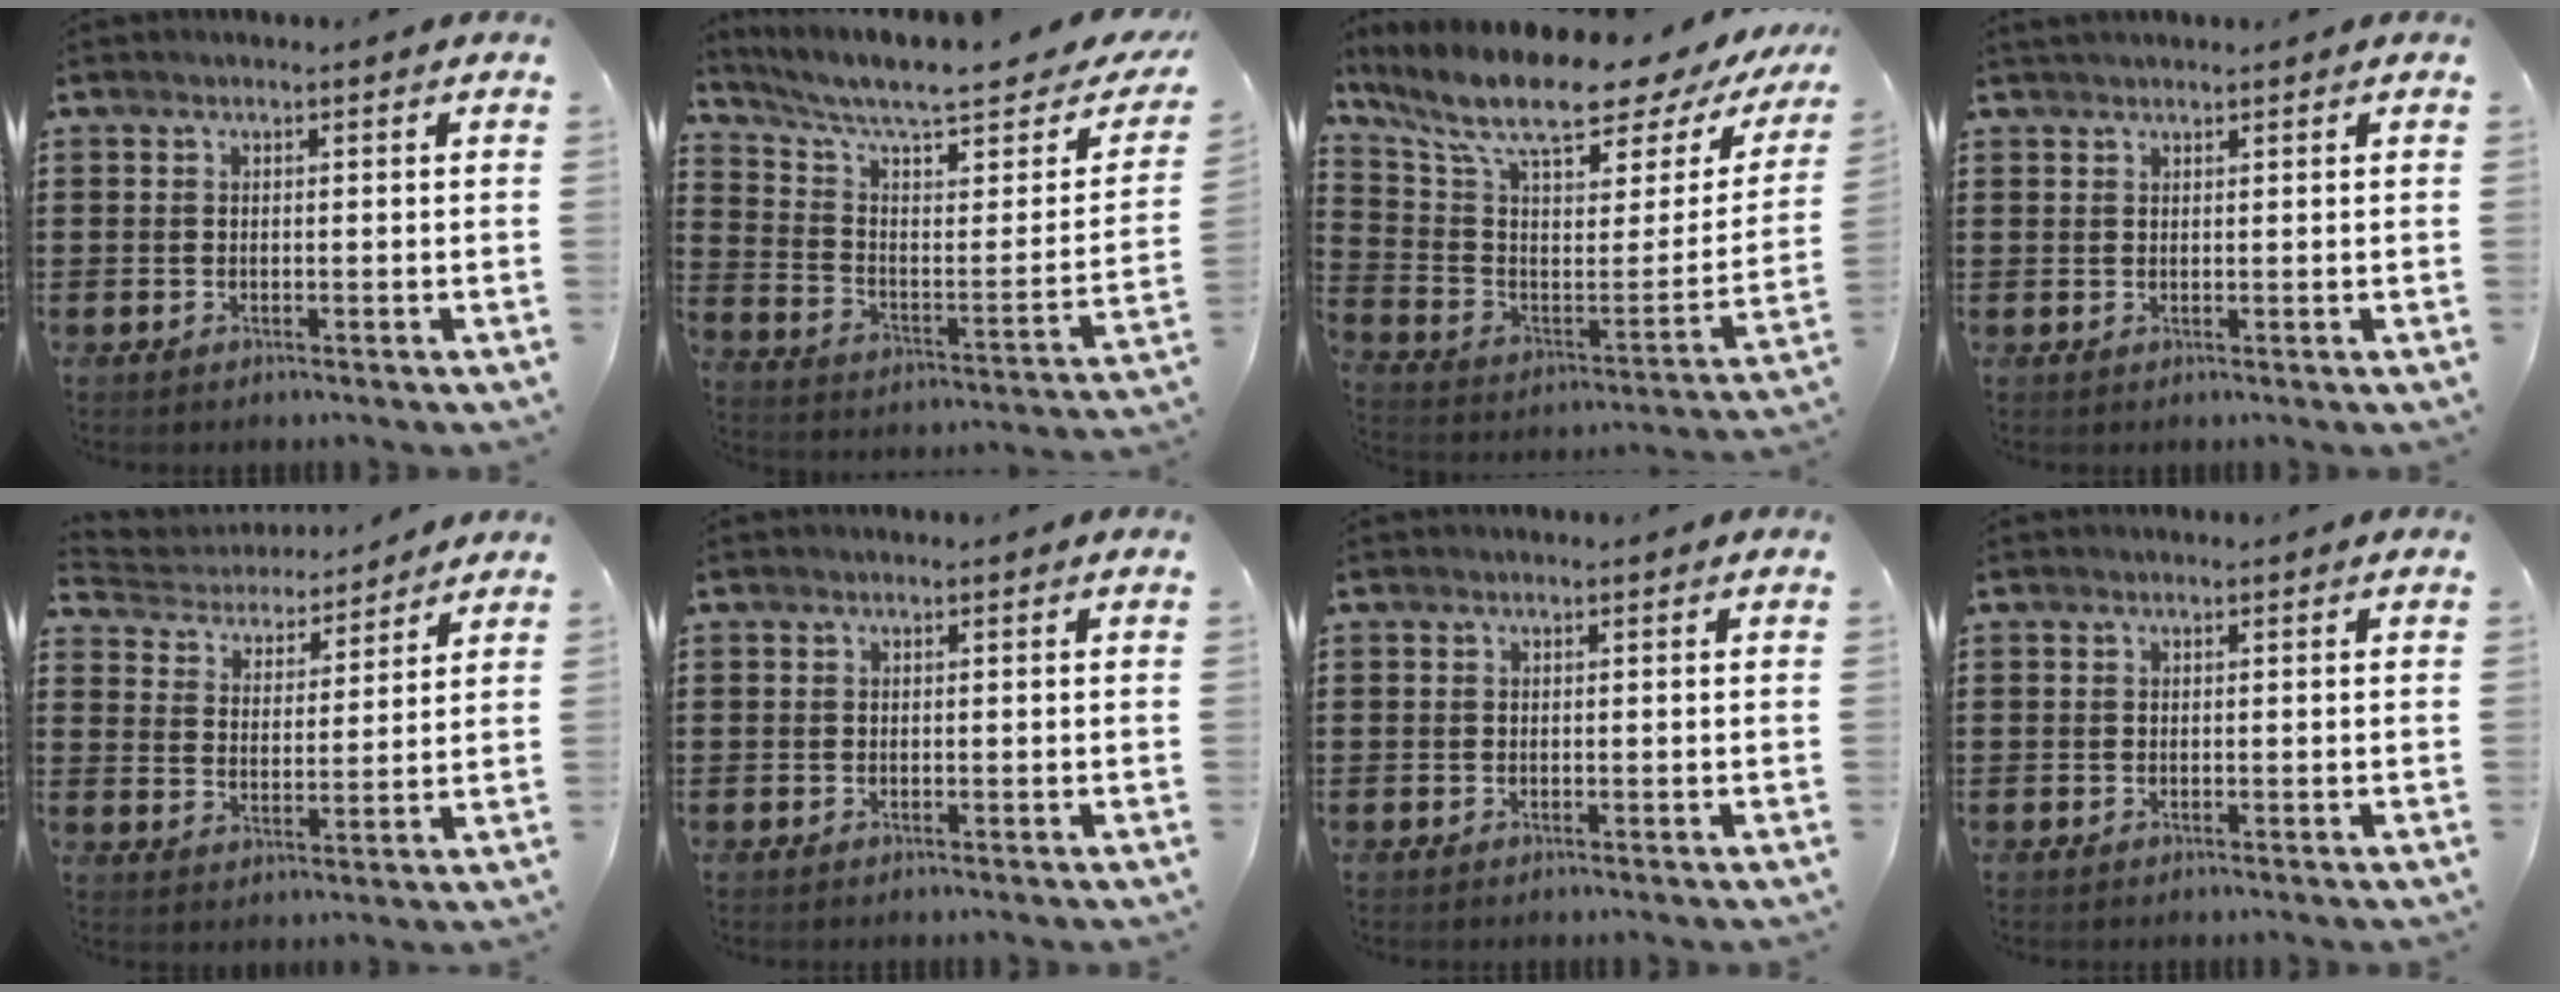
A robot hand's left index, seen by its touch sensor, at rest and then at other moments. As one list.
[{"total": 7.9, "force": [6.4, 1.2, 4.4], "torque": [-0.107, -0.048, 0.105]}, {"total": 11.7, "force": [8.4, 2.9, 7.6], "torque": [-0.167, -0.054, 0.138]}, {"total": 1.0, "force": [1.0, 0.1, 0.3], "torque": [-0.007, 0.001, 0.019]}, {"total": 3.8, "force": [3.7, 0.6, -0.1], "torque": [-0.024, -0.029, 0.059]}, {"total": 0.0}, {"total": 0.0}, {"total": 0.0}]